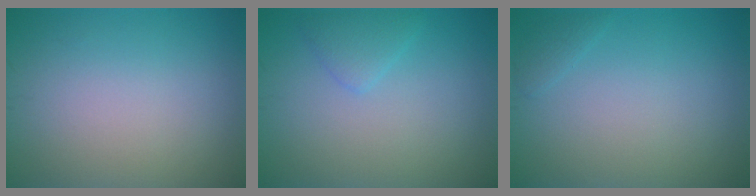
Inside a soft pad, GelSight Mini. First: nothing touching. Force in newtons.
{"total": 1.6, "press": 1.6, "slide": 0.1}
{"total": 0.7, "press": 0.7, "slide": 0.0}